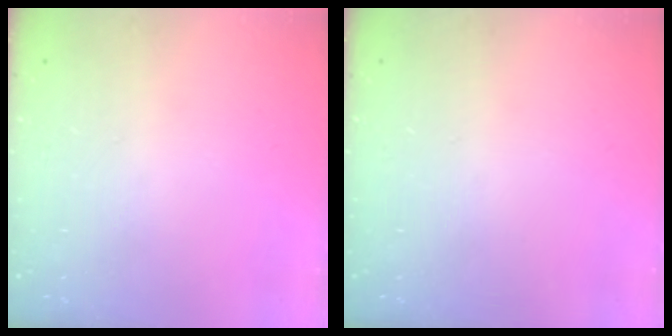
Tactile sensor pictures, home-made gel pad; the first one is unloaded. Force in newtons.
{"total": 0.0}